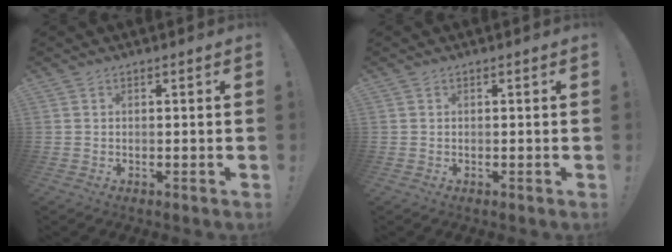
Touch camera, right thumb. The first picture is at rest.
{"total": 0.0}